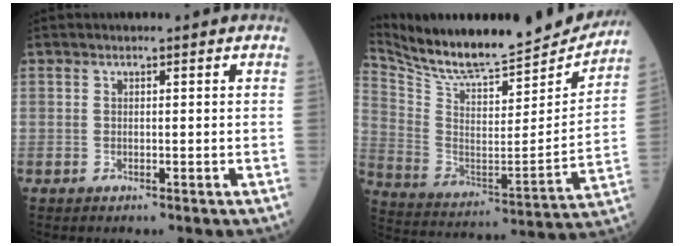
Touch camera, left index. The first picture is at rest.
{"total": 25.0, "force": [23.0, 3.7, 9.0], "torque": [-0.169, -0.054, 0.349]}